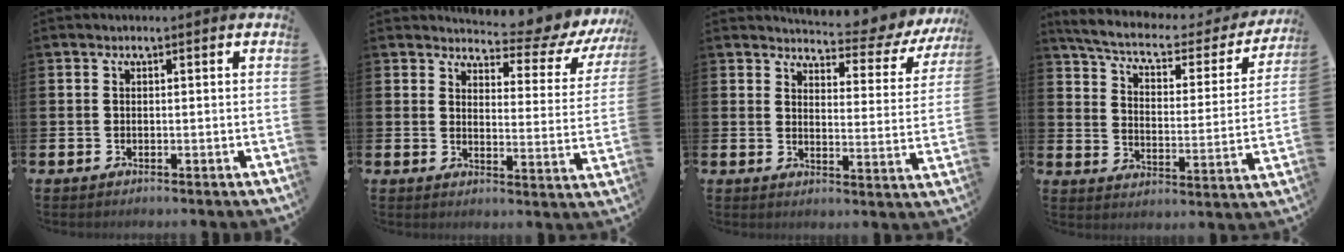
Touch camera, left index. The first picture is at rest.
{"total": 5.4, "force": [4.8, 1.5, 1.8], "torque": [-0.034, -0.047, 0.074]}
{"total": 5.1, "force": [4.9, 1.1, 1.1], "torque": [-0.028, -0.048, 0.076]}
{"total": 6.2, "force": [5.0, 1.8, 3.0], "torque": [-0.080, -0.038, 0.078]}